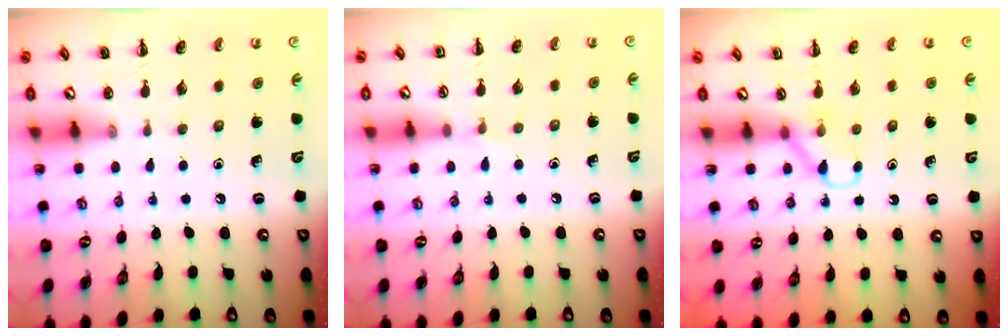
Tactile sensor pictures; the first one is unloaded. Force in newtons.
{"total": 3.0, "press": 2.8, "slide": 0.9}
{"total": 4.0, "press": 3.8, "slide": 1.2}